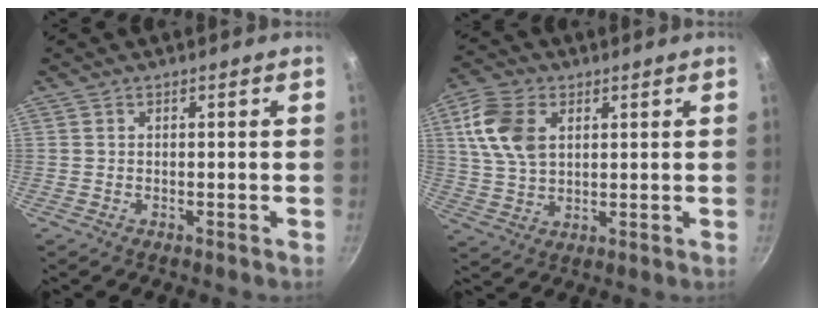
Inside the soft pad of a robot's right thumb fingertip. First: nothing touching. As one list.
[{"total": 11.0, "force": [3.4, 7.2, 7.6], "torque": [-0.136, -0.003, 0.063]}]